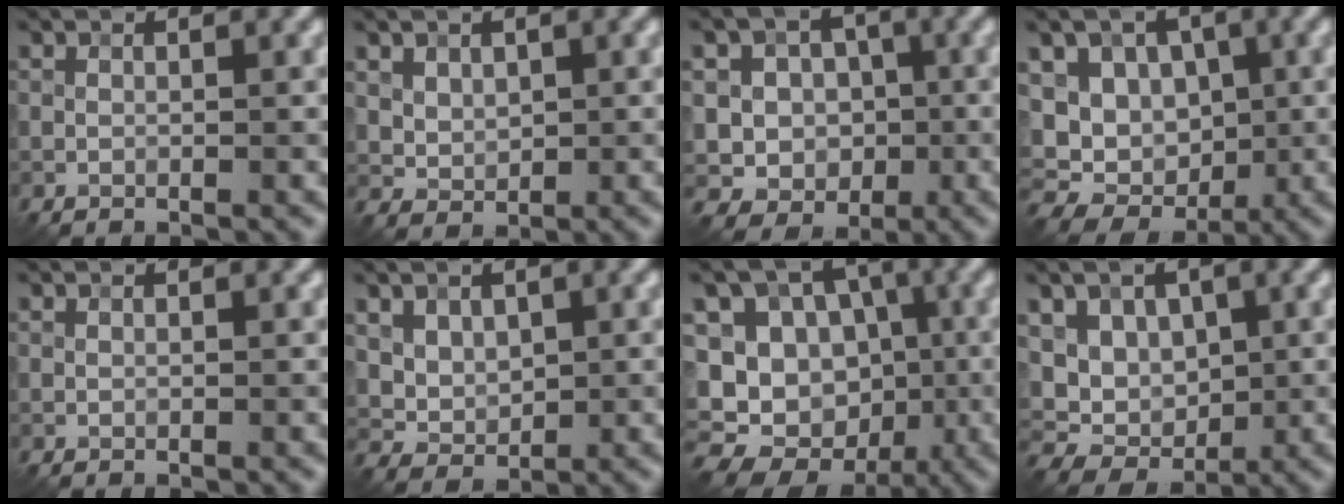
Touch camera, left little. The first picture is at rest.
{"total": 2.3, "force": [1.1, 1.8, 1.0], "torque": [-0.026, -0.009, 0.035]}
{"total": 5.8, "force": [-0.4, 5.5, 2.0], "torque": [-0.011, 0.015, -0.035]}
{"total": 11.5, "force": [0.3, 9.9, 5.9], "torque": [-0.086, 0.033, -0.021]}
{"total": 0.0}
{"total": 4.0, "force": [1.7, 3.0, 2.1], "torque": [-0.049, 0.003, 0.048]}
{"total": 15.5, "force": [-5.1, 13.4, 5.8], "torque": [-0.119, -0.006, -0.085]}
{"total": 7.4, "force": [1.4, 6.1, 4.0], "torque": [-0.052, 0.017, 0.013]}